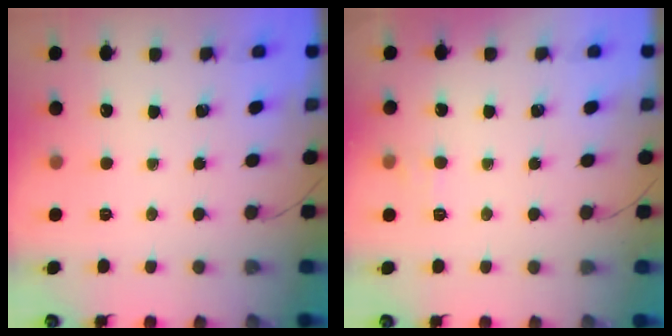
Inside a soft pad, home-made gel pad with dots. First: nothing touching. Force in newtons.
{"total": 5.1, "press": 4.8, "slide": 1.6}